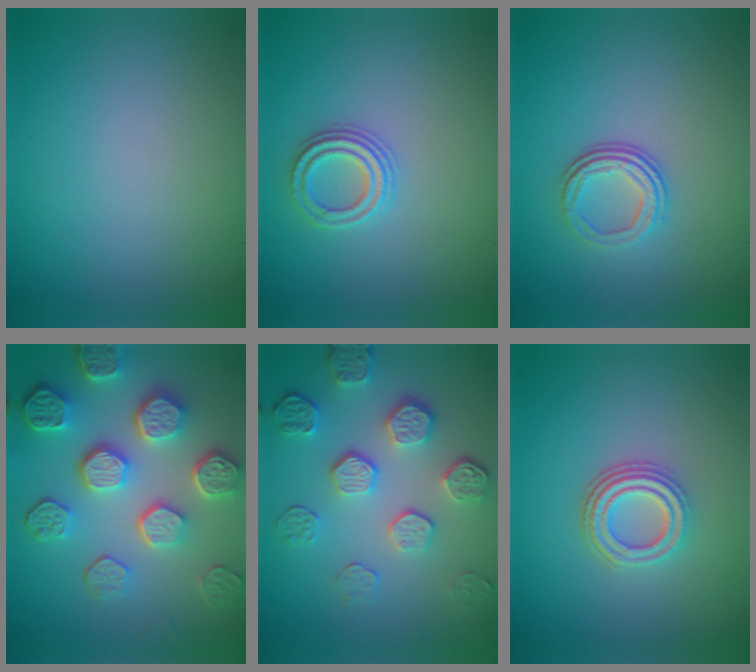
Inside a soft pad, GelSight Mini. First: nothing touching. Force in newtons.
{"total": 2.3, "press": 2.2, "slide": 0.6}
{"total": 3.4, "press": 2.3, "slide": 2.4}
{"total": 8.1, "press": 6.1, "slide": 5.3}
{"total": 5.3, "press": 4.1, "slide": 3.5}
{"total": 3.7, "press": 3.0, "slide": 2.2}